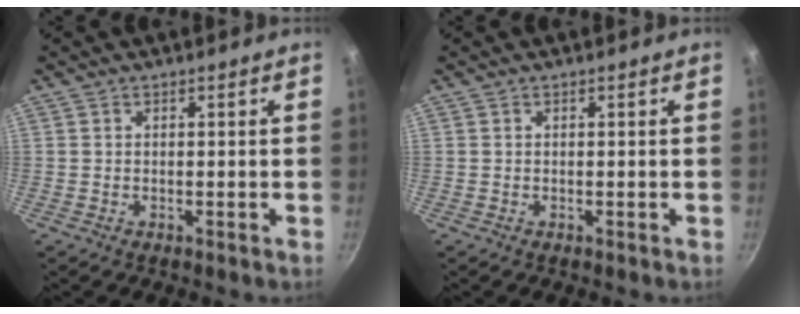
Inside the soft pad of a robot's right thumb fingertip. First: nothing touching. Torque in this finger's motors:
{"motor_torque": [0.00, 0.00, 0.15, -0.16, 0.00]}